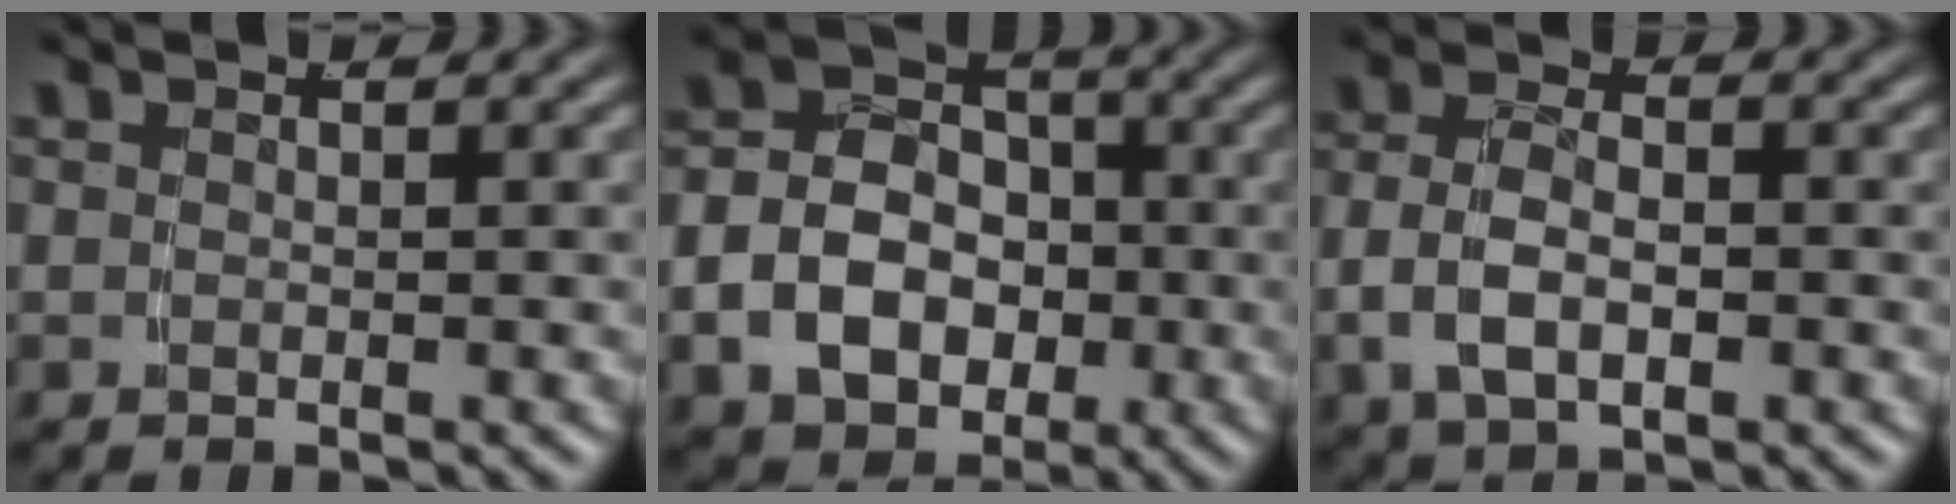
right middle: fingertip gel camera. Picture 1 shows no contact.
{"total": 11.1, "force": [-2.4, 9.3, 5.6], "torque": [-0.107, -0.026, -0.043]}
{"total": 4.9, "force": [-0.7, 3.2, 3.7], "torque": [-0.077, -0.005, -0.008]}